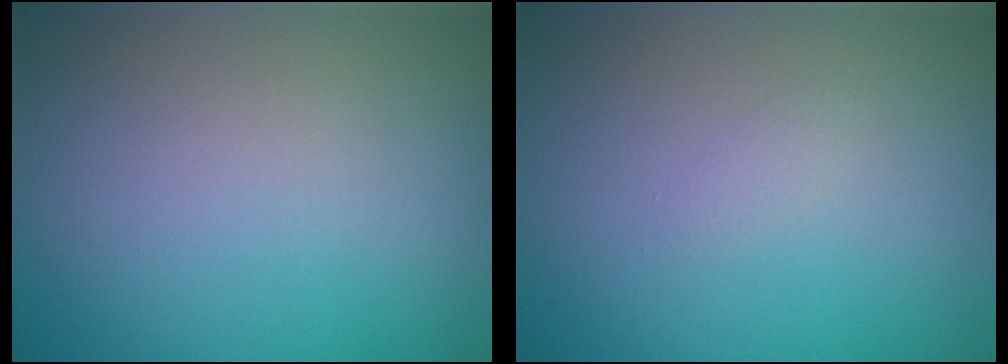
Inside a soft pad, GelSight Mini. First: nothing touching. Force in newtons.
{"total": 0.6, "press": 0.5, "slide": 0.1}